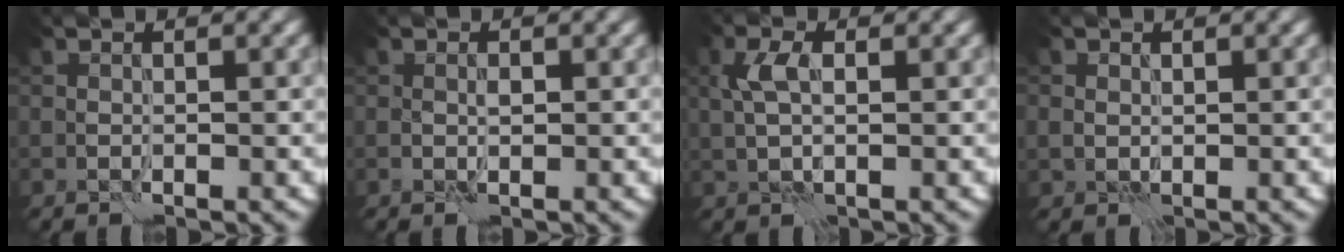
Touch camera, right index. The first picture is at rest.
{"total": 0.6, "force": [0.1, 0.3, 0.6], "torque": [-0.011, 0.001, 0.002]}
{"total": 2.3, "force": [0.8, 1.2, 1.8], "torque": [-0.042, 0.003, 0.014]}
{"total": 1.0, "force": [0.4, 0.9, 0.0], "torque": [0.004, -0.005, 0.009]}